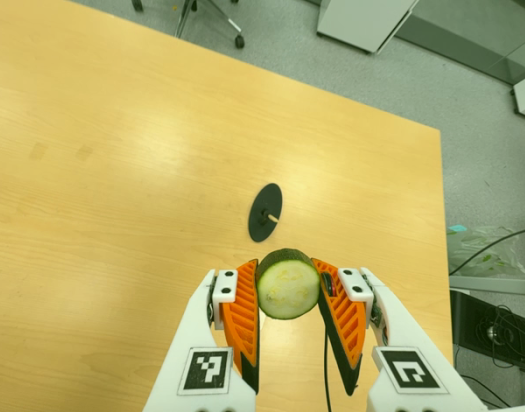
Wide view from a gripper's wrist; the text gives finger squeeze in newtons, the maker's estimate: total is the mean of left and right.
{"total": 11.3, "left": 10.5, "right": 12.0}